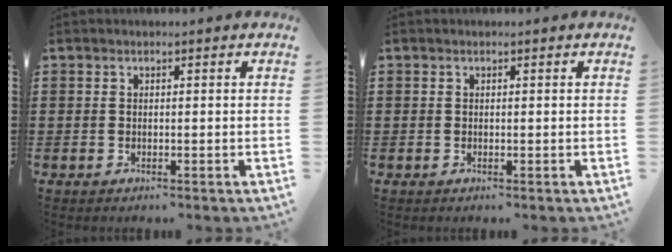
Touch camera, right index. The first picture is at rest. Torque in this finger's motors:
{"motor_torque": [-0.05, 0.84, 0.00, 0.00]}